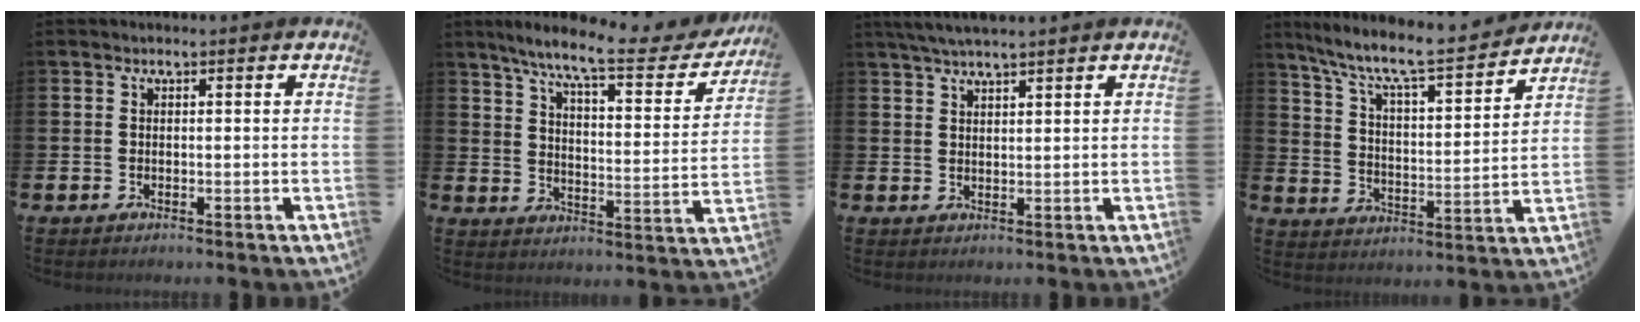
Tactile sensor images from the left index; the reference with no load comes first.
{"total": 9.8, "force": [8.0, 1.6, 5.4], "torque": [-0.123, -0.045, 0.127]}
{"total": 3.6, "force": [3.4, 0.1, 1.3], "torque": [-0.040, -0.001, 0.064]}
{"total": 8.9, "force": [7.9, 1.3, 3.9], "torque": [-0.106, -0.058, 0.128]}